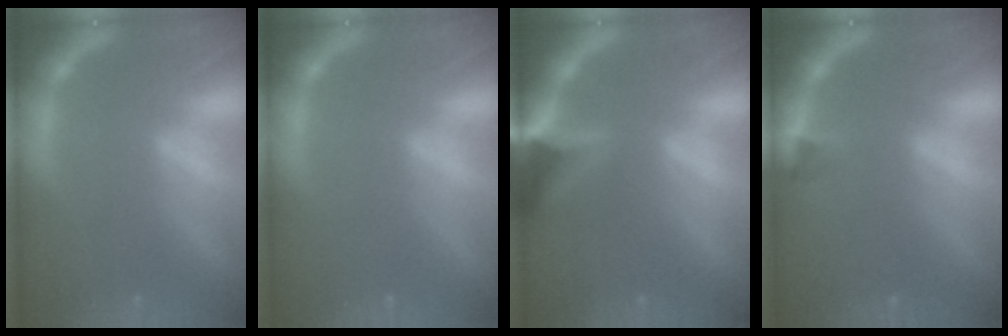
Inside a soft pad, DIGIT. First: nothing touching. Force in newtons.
{"total": 0.0}
{"total": 6.9}
{"total": 1.4}